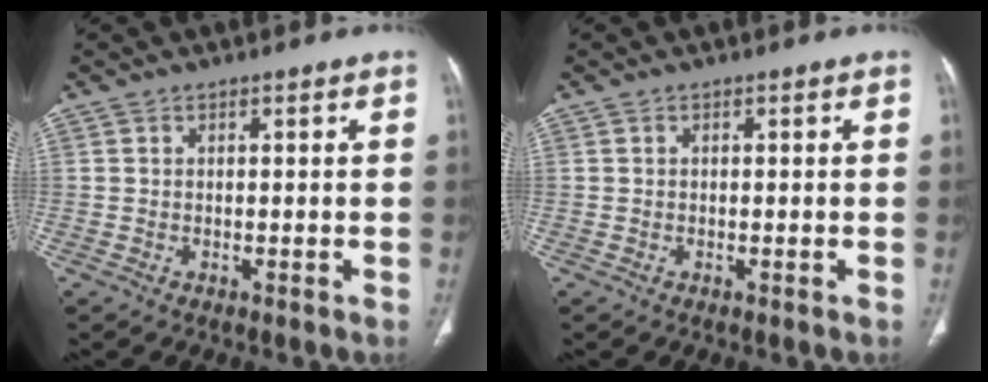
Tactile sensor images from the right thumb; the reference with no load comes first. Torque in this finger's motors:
{"motor_torque": [-0.18, 0.07, -0.30, 0.11, 0.01]}